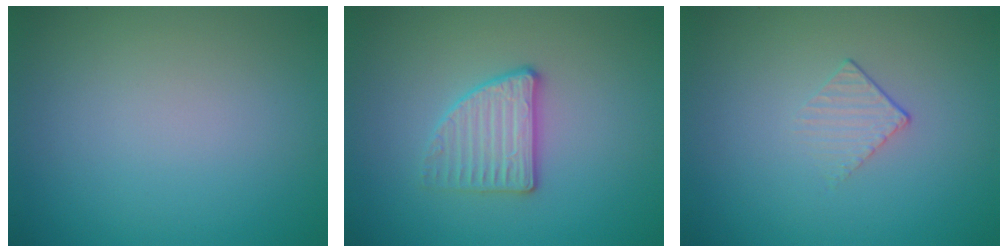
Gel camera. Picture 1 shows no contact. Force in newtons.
{"total": 2.7, "press": 2.6, "slide": 0.8}
{"total": 1.2, "press": 0.5, "slide": 1.1}